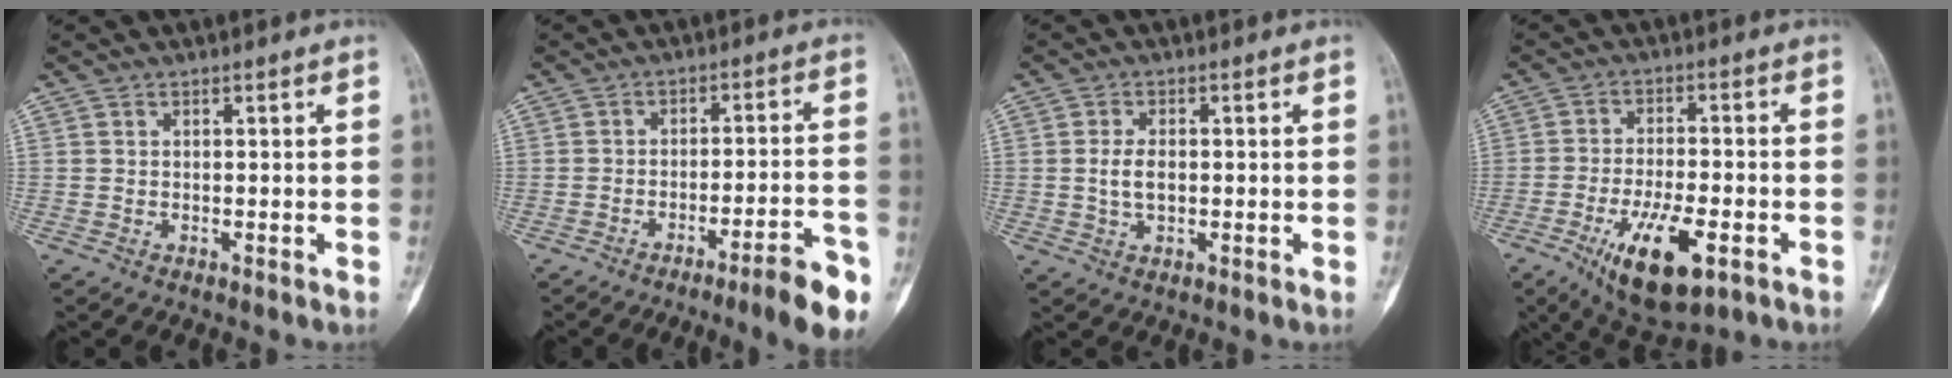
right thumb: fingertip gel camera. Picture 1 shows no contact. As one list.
[{"total": 10.2, "force": [-6.1, 1.2, 8.0], "torque": [-0.109, 0.037, -0.085]}, {"total": 3.7, "force": [-0.1, 2.2, 3.0], "torque": [-0.060, 0.003, -0.001]}, {"total": 13.6, "force": [-5.9, 5.0, 11.1], "torque": [-0.190, 0.007, -0.089]}]